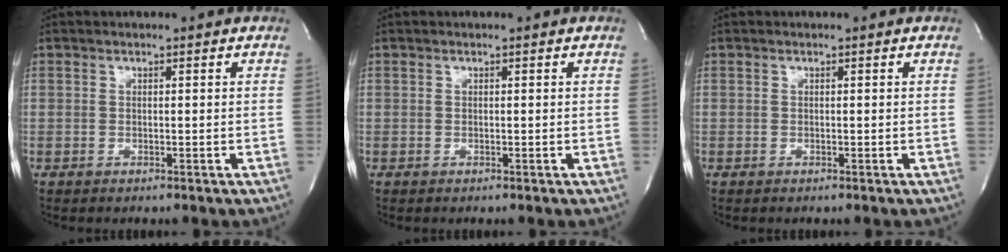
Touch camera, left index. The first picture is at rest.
{"total": 0.0}
{"total": 0.0}